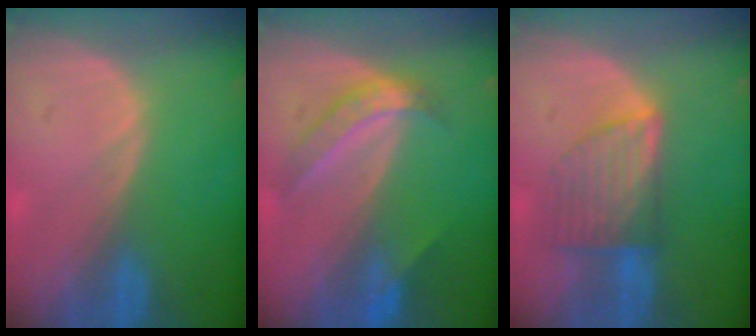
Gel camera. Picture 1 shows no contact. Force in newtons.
{"total": 5.7, "press": 4.8, "slide": 3.1}
{"total": 7.3, "press": 6.4, "slide": 3.5}